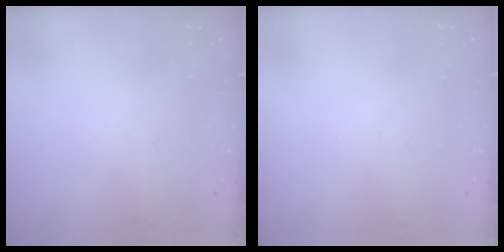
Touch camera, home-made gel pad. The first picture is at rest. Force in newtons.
{"total": 0.0}